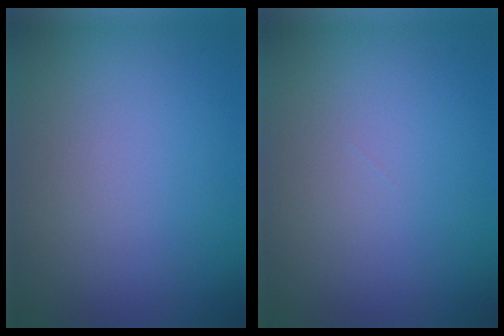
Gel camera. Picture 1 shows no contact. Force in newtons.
{"total": 0.0}